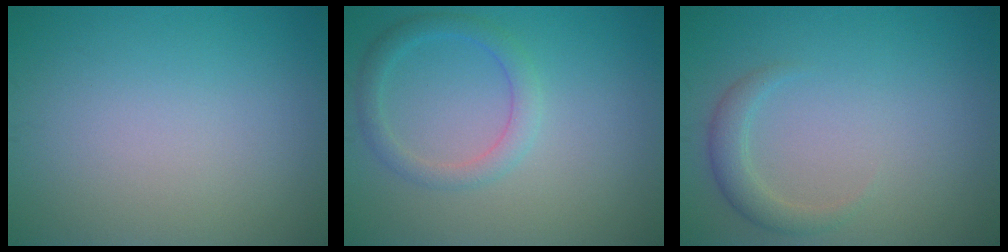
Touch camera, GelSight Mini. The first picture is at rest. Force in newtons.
{"total": 2.4, "press": 2.4, "slide": 0.1}
{"total": 2.0, "press": 2.0, "slide": 0.2}